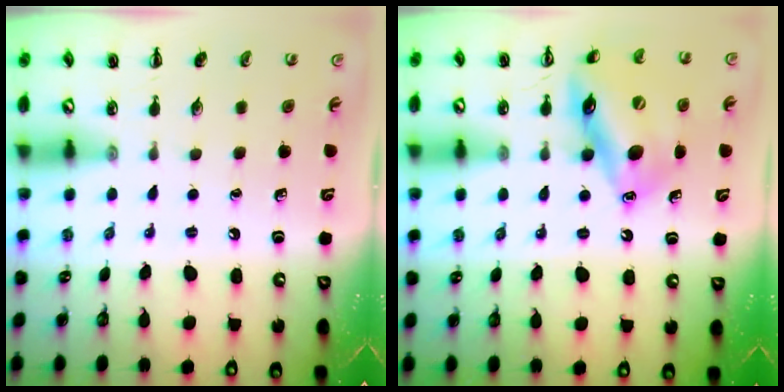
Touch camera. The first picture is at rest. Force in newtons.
{"total": 15.5, "press": 15.3, "slide": 2.5}